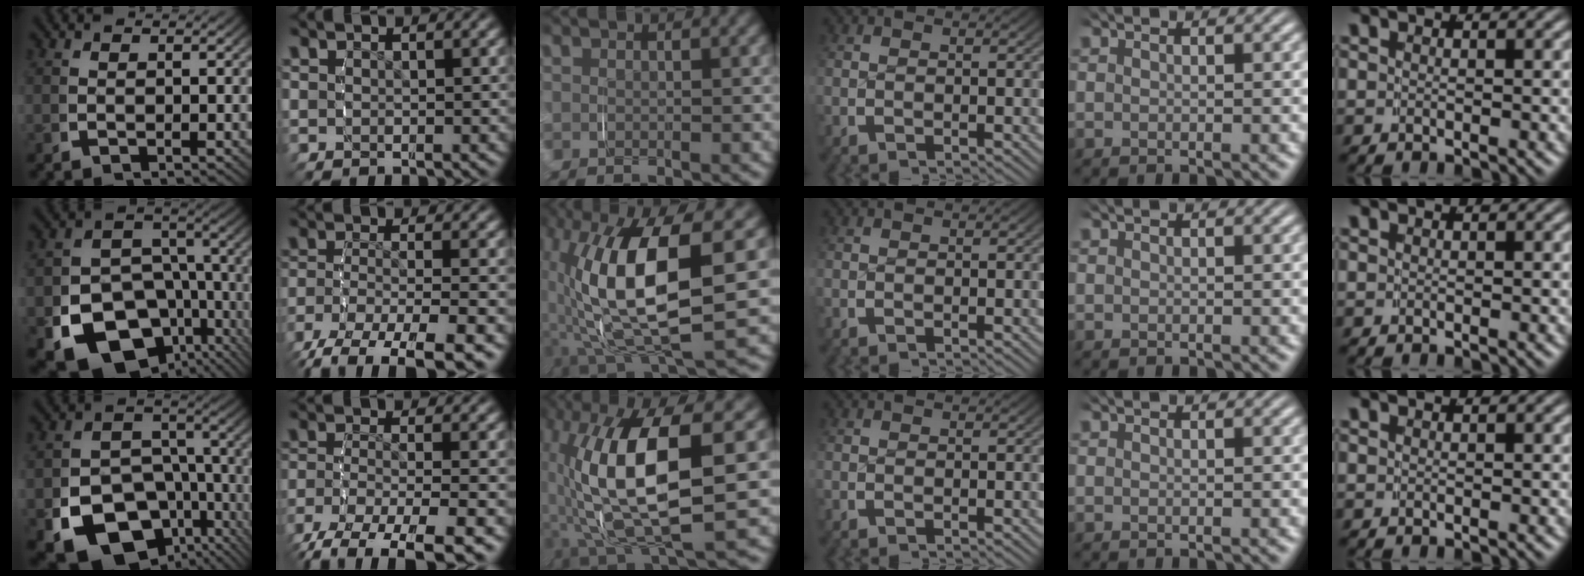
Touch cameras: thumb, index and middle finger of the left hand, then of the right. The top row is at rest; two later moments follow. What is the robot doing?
{"motion": "grasp_and_lifting", "object": "shorts"}